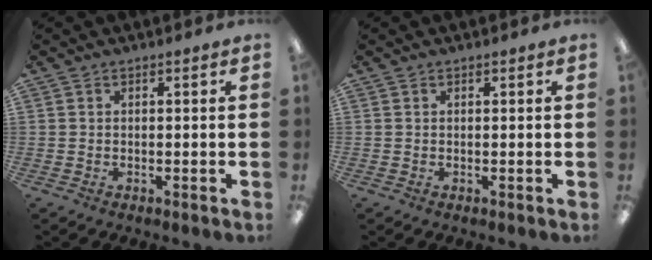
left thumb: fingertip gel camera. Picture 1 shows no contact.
{"total": 0.0}